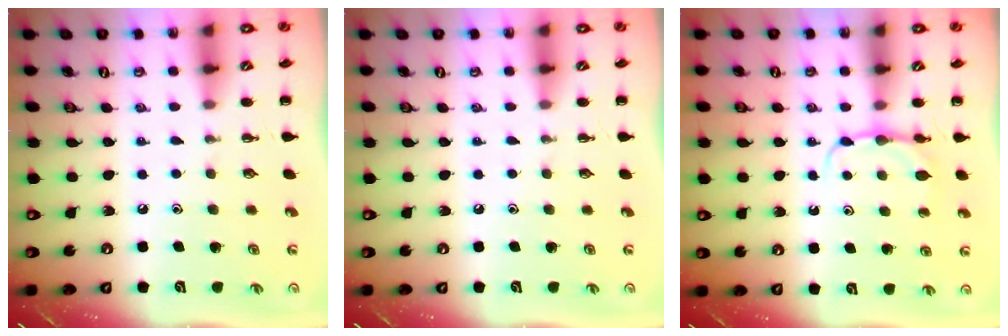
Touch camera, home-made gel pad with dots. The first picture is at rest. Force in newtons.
{"total": 0.0}
{"total": 5.0, "press": 4.8, "slide": 1.4}